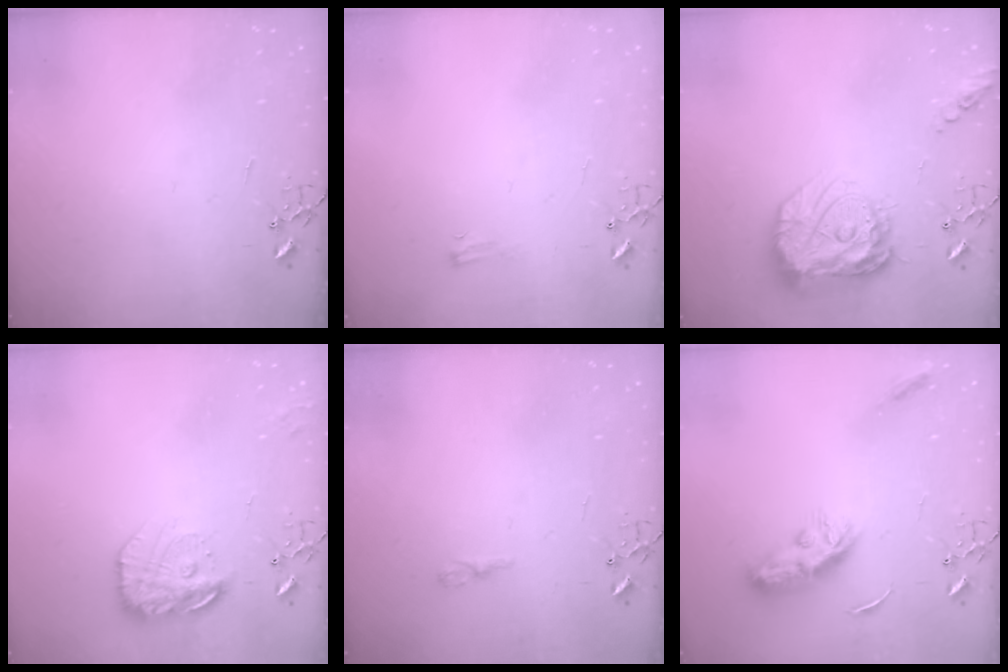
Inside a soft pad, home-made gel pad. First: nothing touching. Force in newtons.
{"total": 4.1, "press": 4.1, "slide": 0.6}
{"total": 18.2, "press": 18.1, "slide": 1.7}
{"total": 16.4, "press": 16.3, "slide": 1.3}
{"total": 3.8, "press": 3.8, "slide": 0.4}
{"total": 10.4, "press": 10.4, "slide": 0.1}